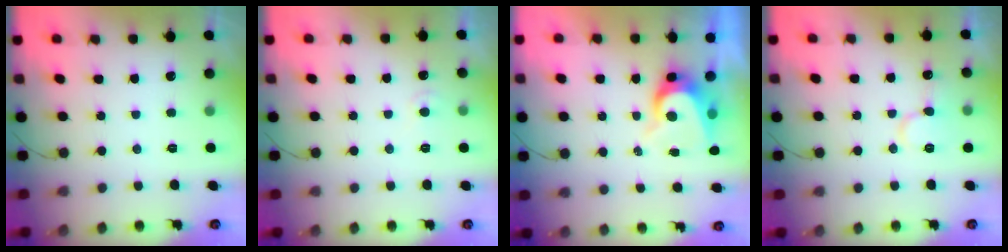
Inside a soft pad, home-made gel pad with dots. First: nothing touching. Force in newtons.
{"total": 4.0, "press": 3.9, "slide": 0.4}
{"total": 7.2, "press": 7.1, "slide": 0.6}
{"total": 9.2, "press": 9.1, "slide": 1.5}